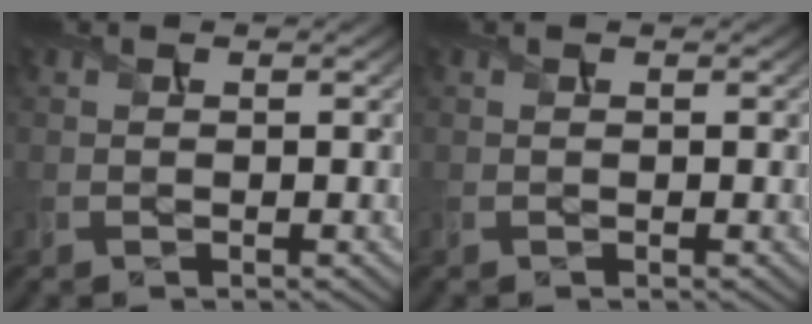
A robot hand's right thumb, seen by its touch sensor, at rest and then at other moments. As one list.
[{"total": 0.0}]